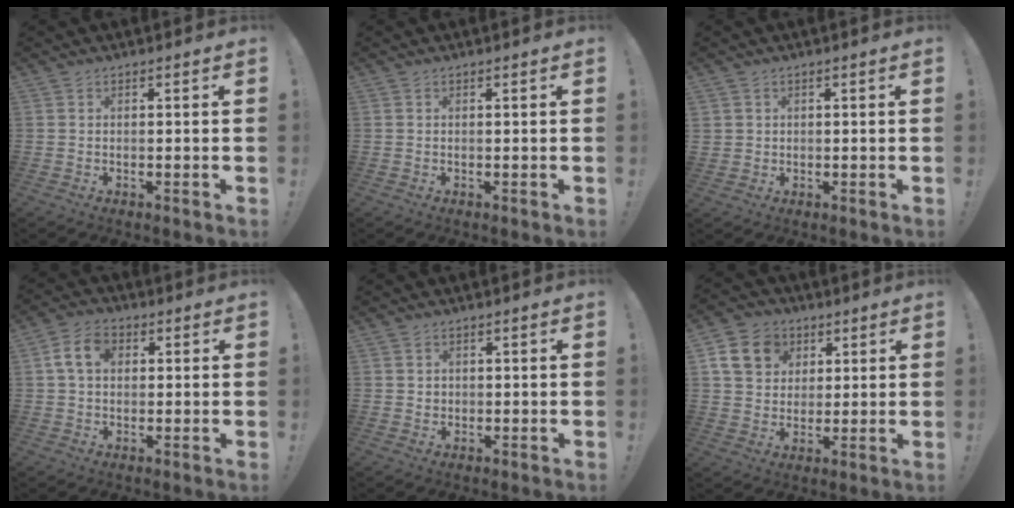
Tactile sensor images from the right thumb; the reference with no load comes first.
{"total": 0.0}
{"total": 2.8, "force": [1.3, 2.5, 0.3], "torque": [0.005, -0.006, 0.024]}
{"total": 8.1, "force": [1.7, 5.4, 5.7], "torque": [-0.103, 0.013, 0.034]}
{"total": 1.4, "force": [0.4, 1.4, 0.2], "torque": [0.001, 0.000, 0.005]}
{"total": 12.9, "force": [5.0, 10.5, 5.5], "torque": [-0.075, -0.016, 0.103]}